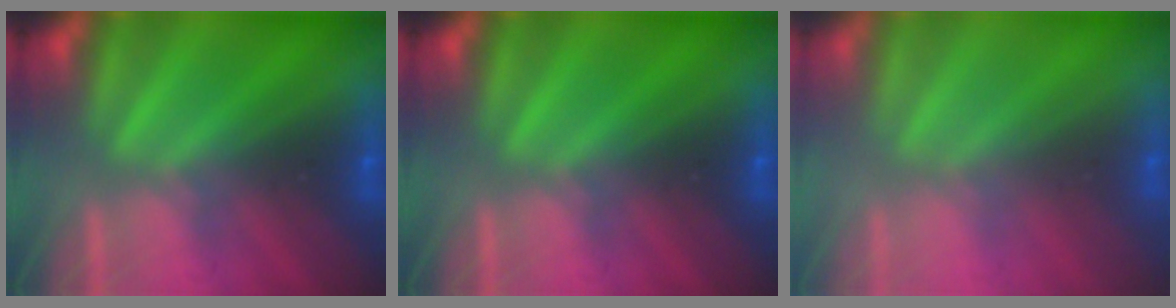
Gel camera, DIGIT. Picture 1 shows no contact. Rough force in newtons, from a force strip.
{"total": 0.0}
{"total": 2.7}